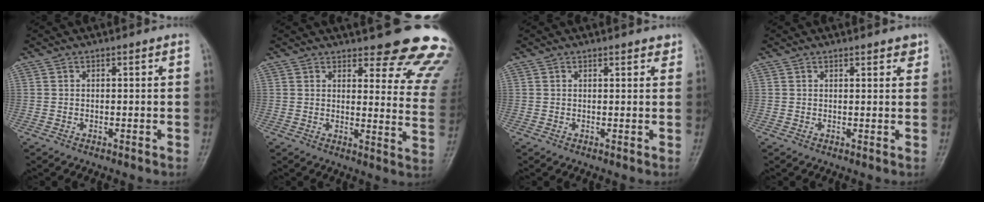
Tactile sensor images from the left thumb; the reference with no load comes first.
{"total": 19.5, "force": [17.0, 4.8, 8.2], "torque": [-0.050, -0.135, 0.178]}
{"total": 1.7, "force": [1.5, 0.6, 0.7], "torque": [0.001, -0.005, 0.016]}
{"total": 2.1, "force": [1.7, 0.7, 1.0], "torque": [-0.003, -0.007, 0.018]}